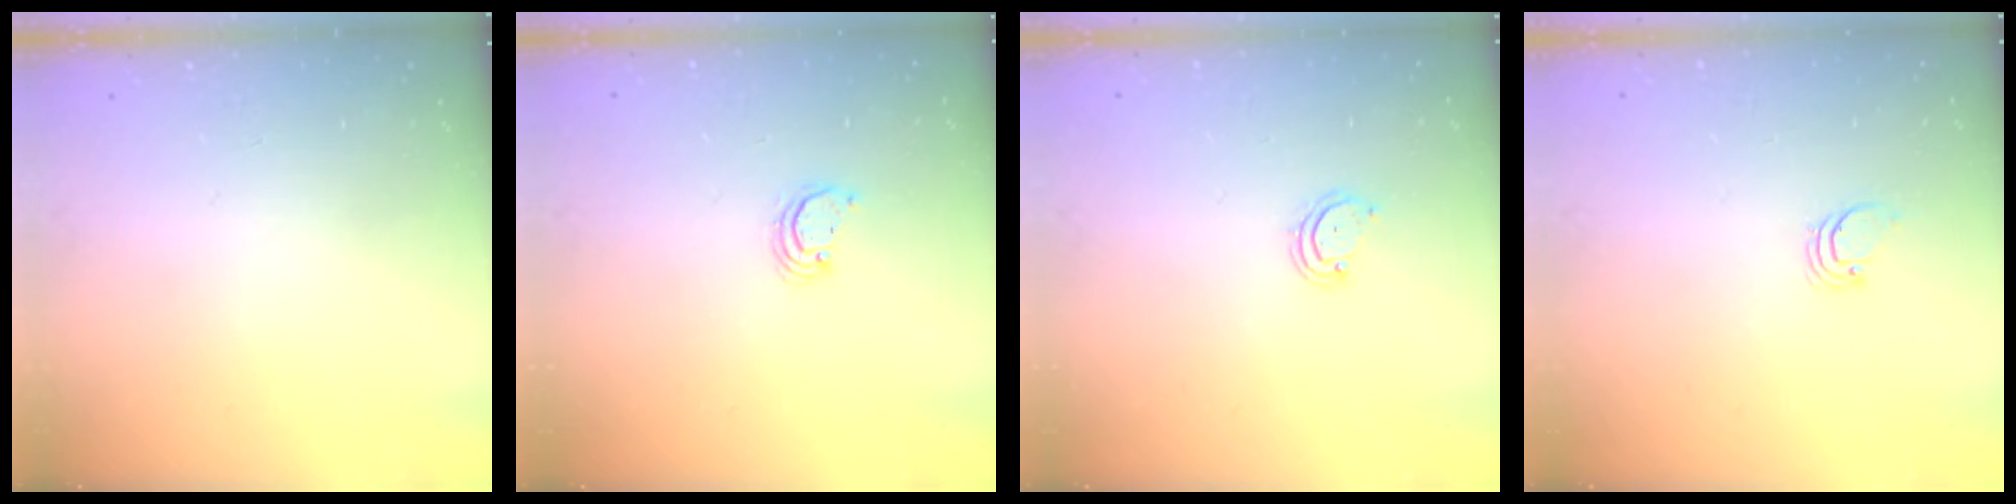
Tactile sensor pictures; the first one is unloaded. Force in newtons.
{"total": 2.7, "press": 2.7, "slide": 0.2}
{"total": 3.8, "press": 3.8, "slide": 0.4}
{"total": 0.9, "press": 0.9, "slide": 0.1}